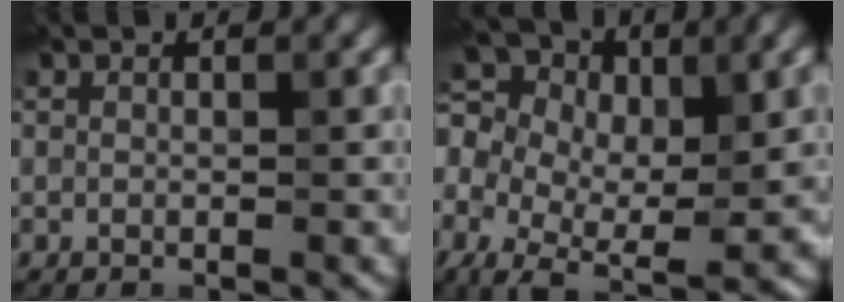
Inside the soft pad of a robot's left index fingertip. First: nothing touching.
{"total": 10.8, "force": [0.0, 7.2, 8.1], "torque": [-0.162, 0.001, 0.016]}